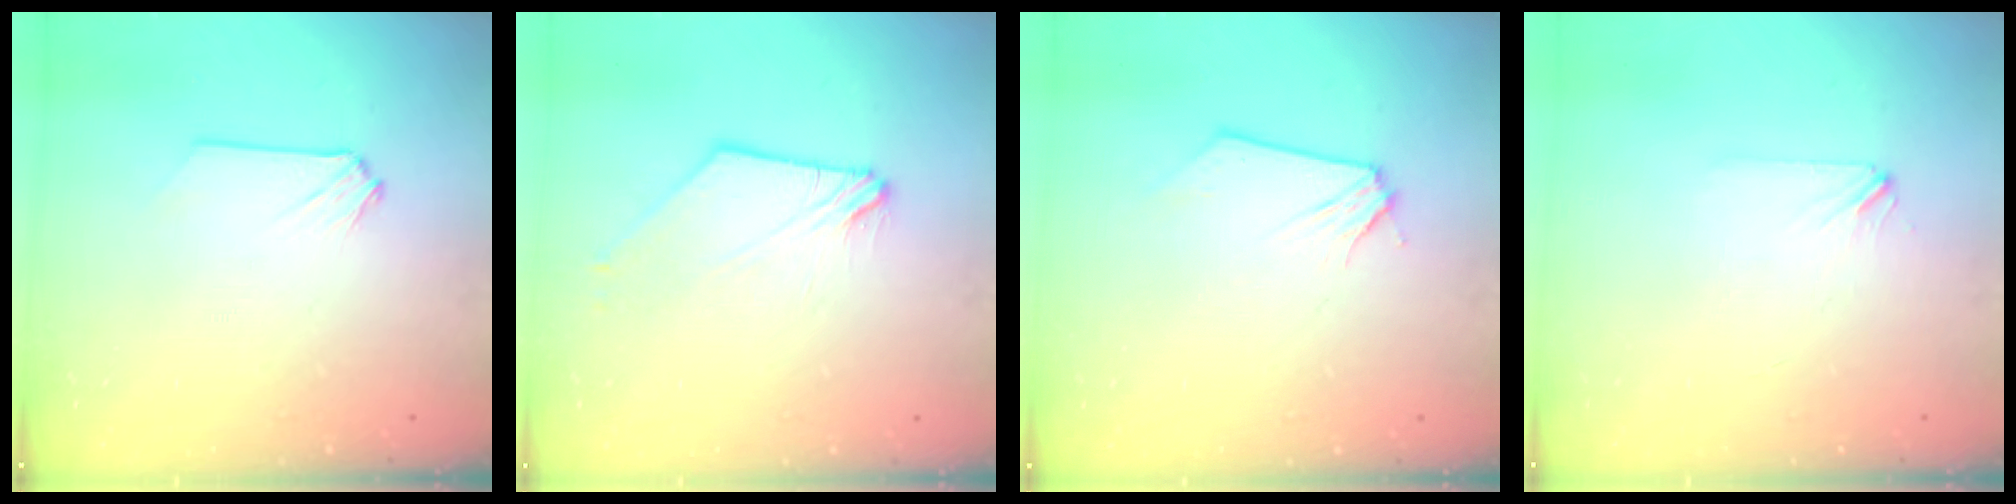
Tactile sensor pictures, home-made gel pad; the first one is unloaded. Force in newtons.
{"total": 2.8, "press": 2.8, "slide": 0.3}
{"total": 0.0}
{"total": 1.9, "press": 1.8, "slide": 0.3}